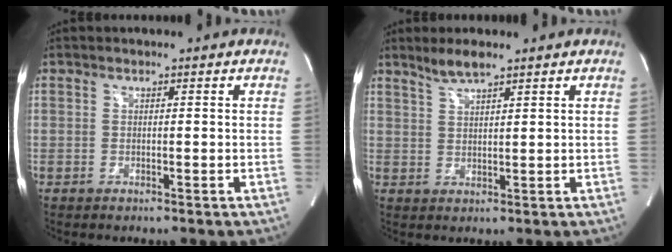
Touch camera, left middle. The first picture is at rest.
{"total": 3.6, "force": [2.9, 0.2, 2.0], "torque": [-0.048, 0.002, 0.061]}